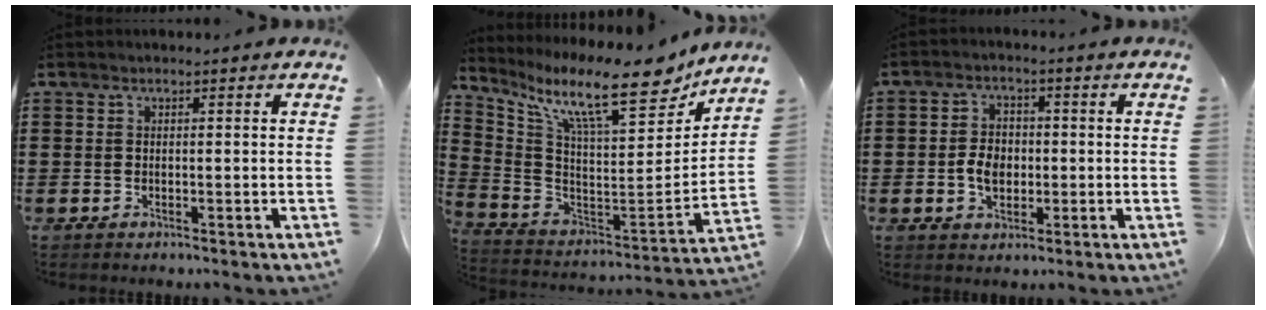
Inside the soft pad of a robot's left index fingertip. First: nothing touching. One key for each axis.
{"total": 13.9, "fx": 10.1, "fy": 2.5, "fz": 9.3, "tx": -0.200, "ty": -0.070, "tz": 0.166}
{"total": 4.4, "fx": -0.7, "fy": 3.1, "fz": 3.1, "tx": -0.061, "ty": 0.001, "tz": -0.018}